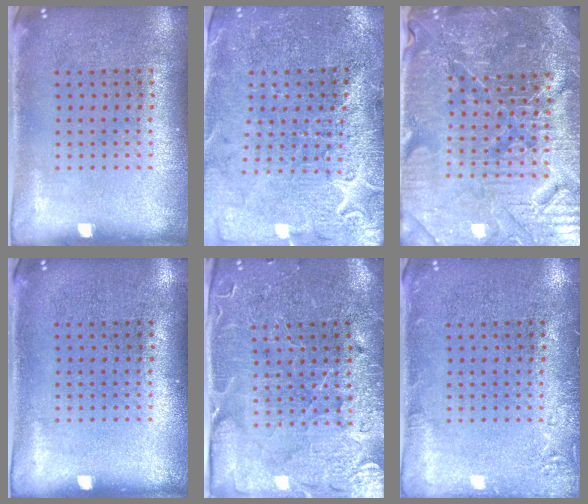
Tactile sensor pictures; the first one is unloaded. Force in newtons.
{"total": 3.1, "press": 3.1, "slide": 0.6}
{"total": 5.7, "press": 5.3, "slide": 1.9}
{"total": 0.0}
{"total": 3.6, "press": 3.4, "slide": 1.0}
{"total": 1.8, "press": 1.7, "slide": 0.4}